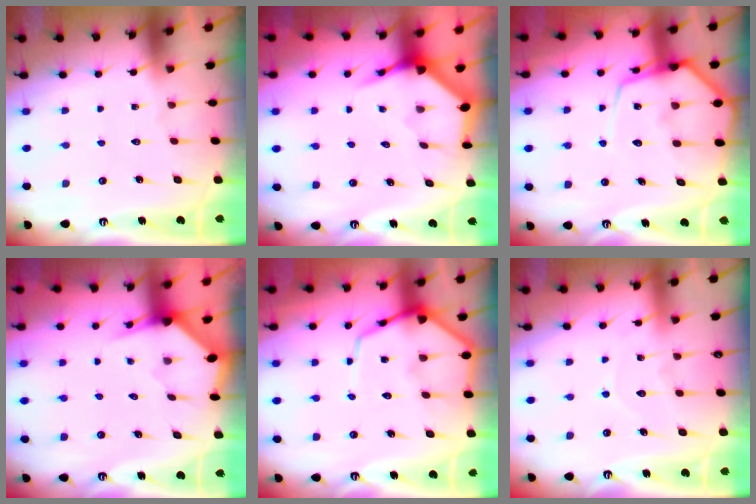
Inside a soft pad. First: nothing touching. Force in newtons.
{"total": 3.9, "press": 3.9, "slide": 0.5}
{"total": 12.3, "press": 12.2, "slide": 1.2}
{"total": 2.9, "press": 2.9, "slide": 0.2}
{"total": 10.3, "press": 10.3, "slide": 1.0}
{"total": 7.0, "press": 6.9, "slide": 0.7}